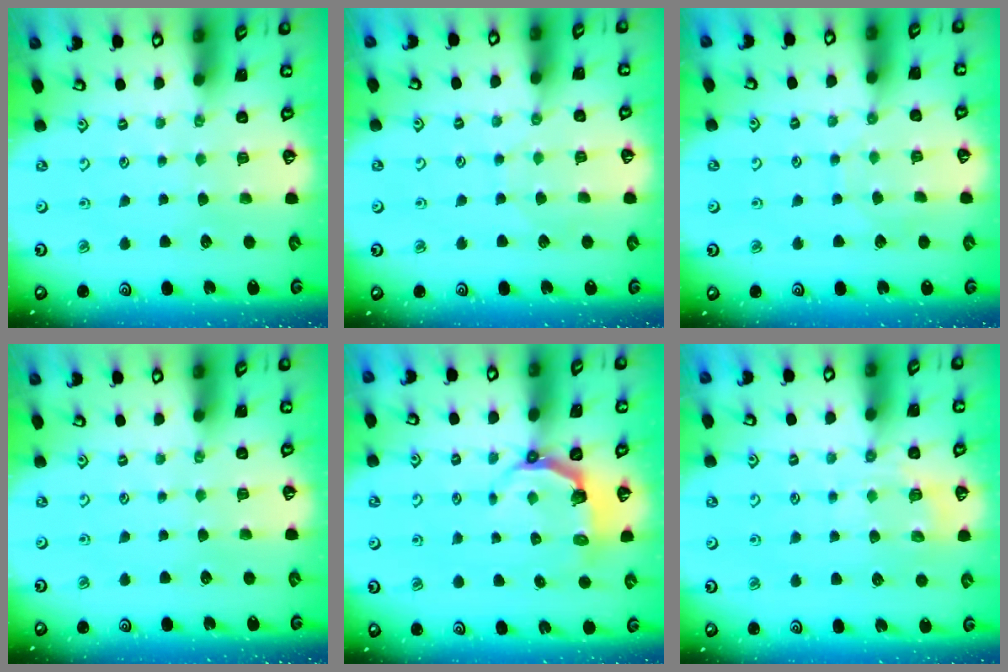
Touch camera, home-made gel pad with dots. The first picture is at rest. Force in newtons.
{"total": 3.3, "press": 3.2, "slide": 0.4}
{"total": 6.1, "press": 6.1, "slide": 0.4}
{"total": 0.0}
{"total": 4.4, "press": 2.8, "slide": 3.4}
{"total": 7.7, "press": 7.6, "slide": 1.0}